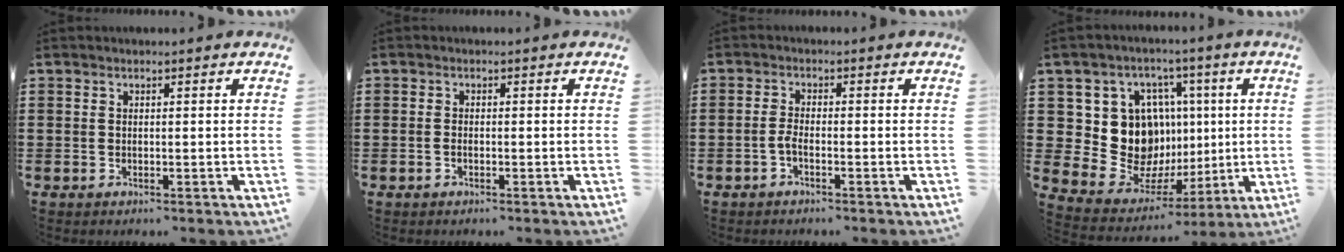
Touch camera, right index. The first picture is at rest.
{"total": 0.7, "force": [-0.4, 0.1, 0.6], "torque": [-0.015, -0.008, -0.006]}
{"total": 2.0, "force": [-1.0, 0.3, 1.7], "torque": [-0.040, -0.005, -0.021]}
{"total": 14.1, "force": [2.5, 12.4, 6.4], "torque": [-0.146, -0.013, 0.060]}